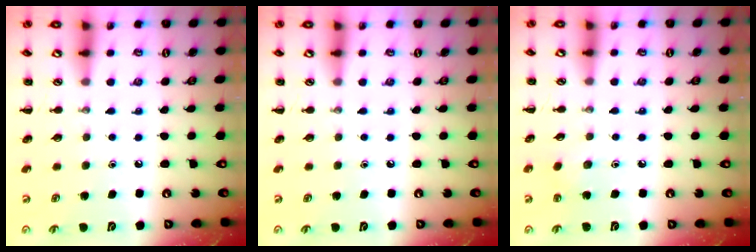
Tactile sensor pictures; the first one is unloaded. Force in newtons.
{"total": 0.0}
{"total": 2.6, "press": 2.5, "slide": 0.9}